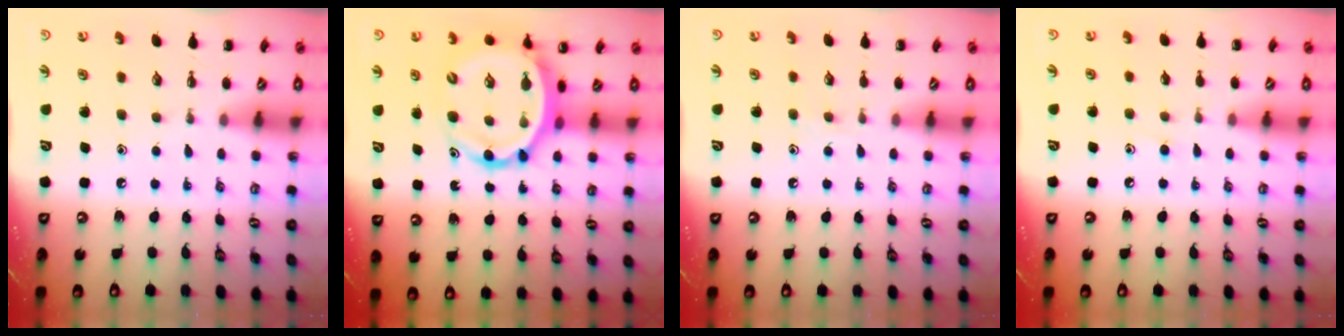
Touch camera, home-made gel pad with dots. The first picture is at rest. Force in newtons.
{"total": 10.1, "press": 9.5, "slide": 3.3}
{"total": 5.4, "press": 5.3, "slide": 0.9}
{"total": 6.3, "press": 5.9, "slide": 2.3}